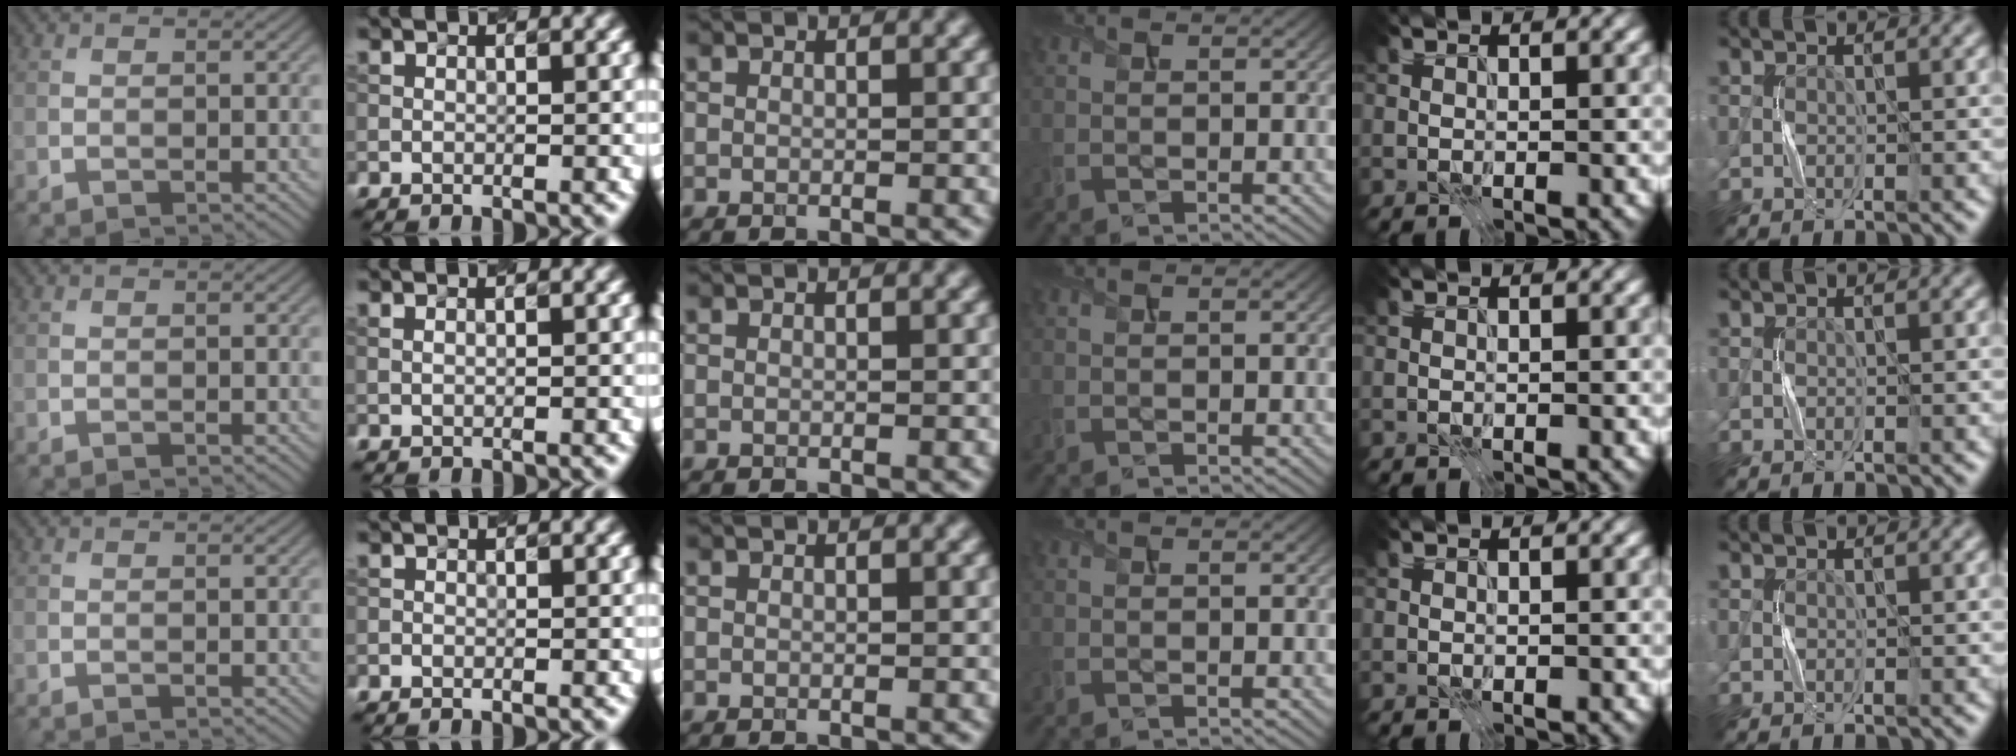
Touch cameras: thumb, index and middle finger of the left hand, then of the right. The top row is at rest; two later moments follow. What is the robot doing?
{"motion": "press", "object": "sticky note"}